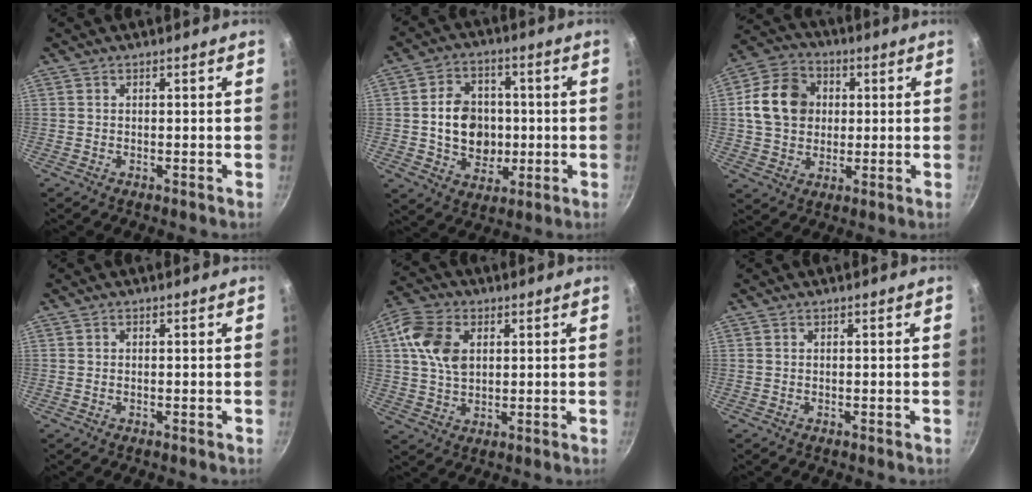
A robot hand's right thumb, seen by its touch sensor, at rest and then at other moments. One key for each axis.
{"total": 12.1, "fx": -0.2, "fy": 9.8, "fz": 7.0, "tx": -0.079, "ty": 0.010, "tz": 0.000}
{"total": 12.9, "fx": 1.8, "fy": 10.6, "fz": 7.1, "tx": -0.100, "ty": 0.011, "tz": 0.021}
{"total": 0.0}
{"total": 10.2, "fx": 2.5, "fy": 7.0, "fz": 7.1, "tx": -0.124, "ty": 0.006, "tz": 0.039}
{"total": 0.0}